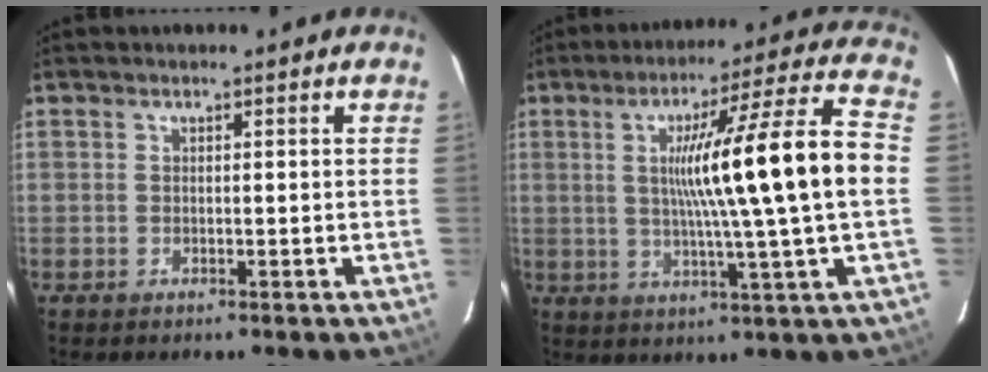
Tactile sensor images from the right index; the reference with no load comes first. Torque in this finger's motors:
{"motor_torque": [2.14, 0.00, 1.05, 0.21]}